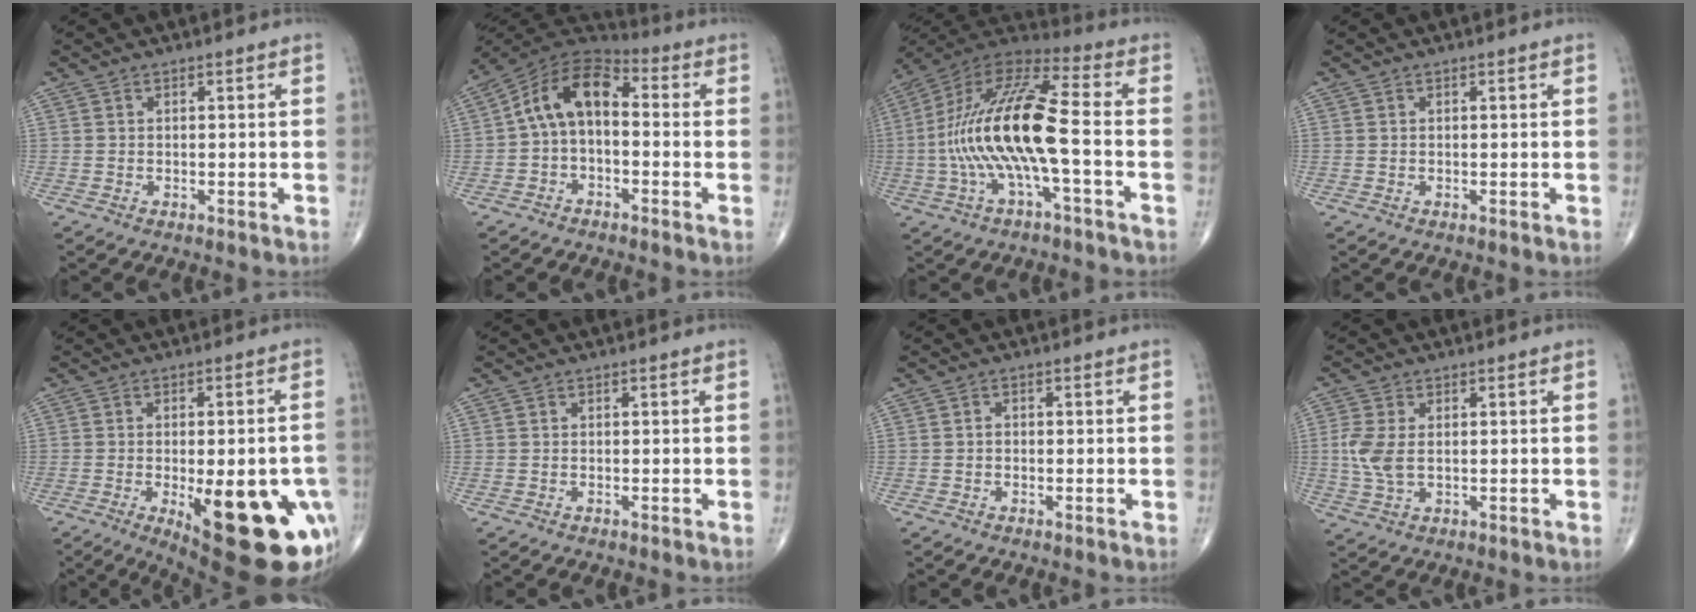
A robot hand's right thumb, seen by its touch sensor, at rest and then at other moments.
{"total": 11.1, "force": [-0.1, 6.8, 8.8], "torque": [-0.138, 0.042, -0.020]}
{"total": 19.4, "force": [-2.6, 5.2, 18.5], "torque": [-0.389, 0.044, -0.052]}
{"total": 0.0}
{"total": 24.4, "force": [-7.9, 8.8, 21.3], "torque": [-0.203, -0.006, -0.083]}
{"total": 0.0}
{"total": 1.0, "force": [-0.3, 0.8, 0.6], "torque": [-0.005, 0.005, -0.006]}
{"total": 5.9, "force": [0.3, 3.4, 4.8], "torque": [-0.122, -0.001, 0.008]}